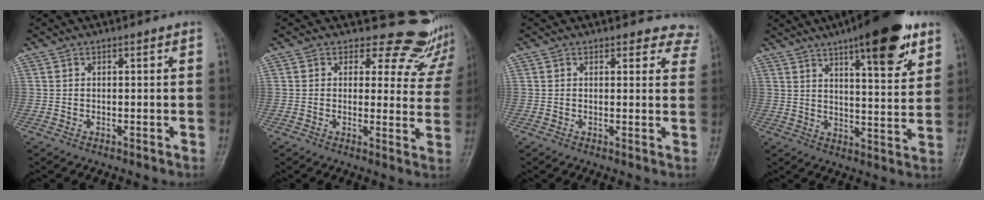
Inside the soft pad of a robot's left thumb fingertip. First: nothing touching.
{"total": 12.1, "force": [10.8, 5.4, 0.9], "torque": [0.043, -0.081, 0.097]}
{"total": 6.0, "force": [5.4, 2.6, -0.1], "torque": [0.054, -0.024, 0.030]}
{"total": 17.2, "force": [10.2, 4.8, 13.0], "torque": [-0.160, -0.044, 0.149]}